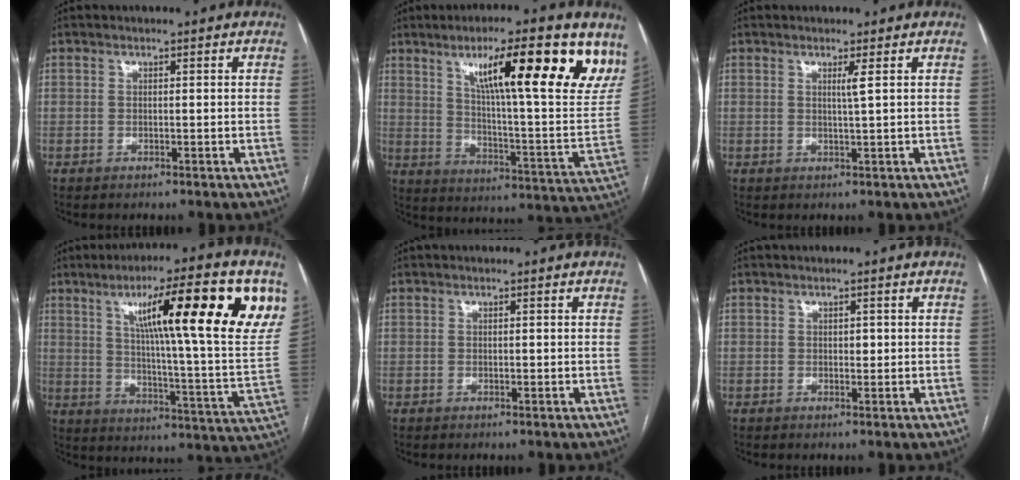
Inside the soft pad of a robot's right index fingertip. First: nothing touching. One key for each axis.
{"total": 23.3, "fx": 14.0, "fy": 3.4, "fz": 18.4, "tx": -0.255, "ty": -0.006, "tz": 0.197}
{"total": 1.5, "fx": 0.6, "fy": -0.5, "fz": 1.2, "tx": -0.027, "ty": -0.006, "tz": 0.011}
{"total": 25.4, "fx": 11.4, "fy": 1.8, "fz": 22.7, "tx": -0.290, "ty": 0.010, "tz": 0.163}
{"total": 0.6, "fx": -0.1, "fy": 0.2, "fz": 0.5, "tx": -0.008, "ty": -0.001, "tz": 0.000}
{"total": 1.0, "fx": 0.1, "fy": 0.7, "fz": 0.7, "tx": -0.008, "ty": 0.001, "tz": 0.001}